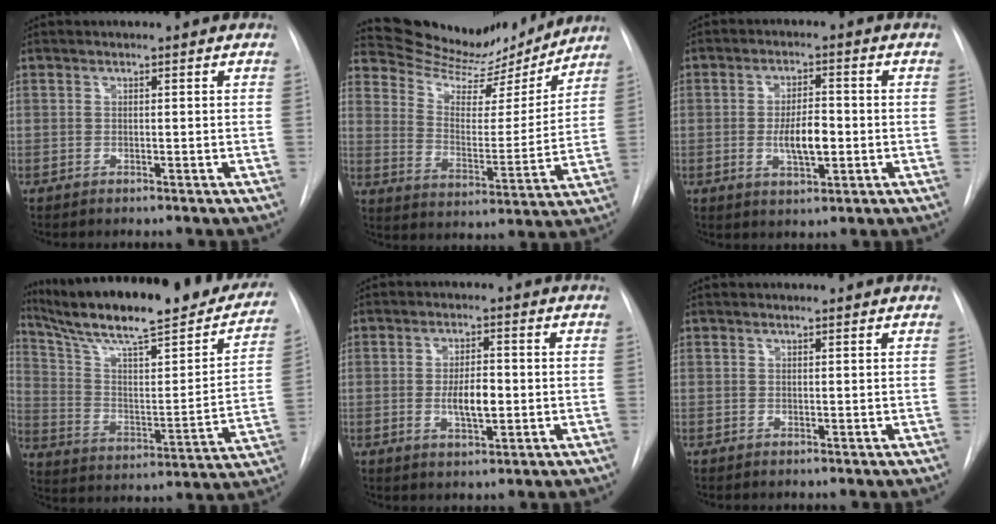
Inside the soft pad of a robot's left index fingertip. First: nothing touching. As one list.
[{"total": 15.7, "force": [15.2, 3.4, 2.1], "torque": [-0.032, -0.022, 0.225]}, {"total": 6.1, "force": [-1.0, 2.1, 5.7], "torque": [-0.102, -0.001, -0.013]}, {"total": 29.8, "force": [24.7, 4.8, 15.9], "torque": [-0.247, -0.036, 0.350]}, {"total": 5.1, "force": [-0.6, 1.8, 4.8], "torque": [-0.084, -0.002, -0.007]}, {"total": 1.2, "force": [1.2, 0.1, 0.1], "torque": [-0.010, 0.011, 0.016]}]